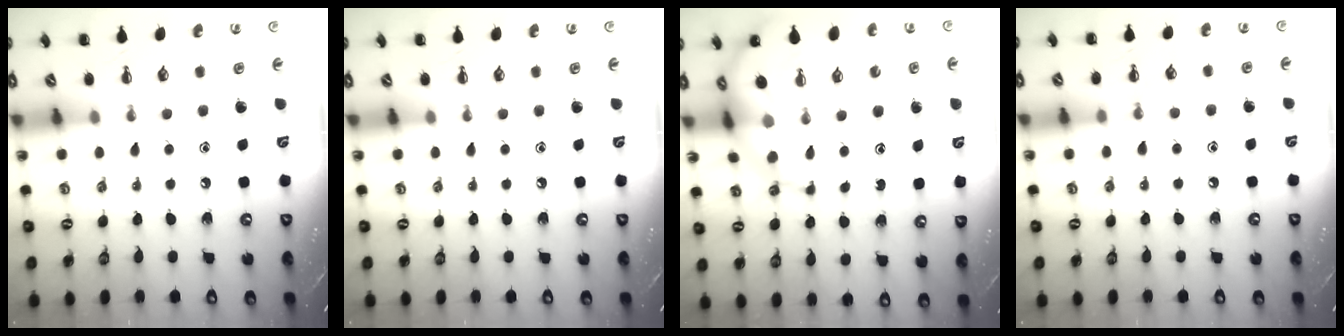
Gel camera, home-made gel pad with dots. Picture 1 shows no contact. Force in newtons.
{"total": 0.0}
{"total": 12.4, "press": 12.0, "slide": 3.4}
{"total": 4.6, "press": 4.3, "slide": 1.5}